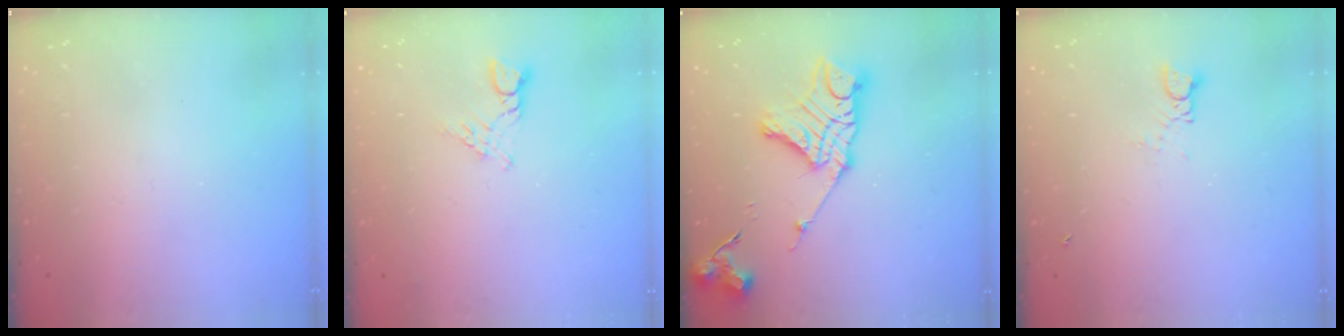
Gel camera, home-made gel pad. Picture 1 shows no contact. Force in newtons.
{"total": 3.8, "press": 3.8, "slide": 0.4}
{"total": 15.1, "press": 15.1, "slide": 1.2}
{"total": 1.2, "press": 1.1, "slide": 0.1}